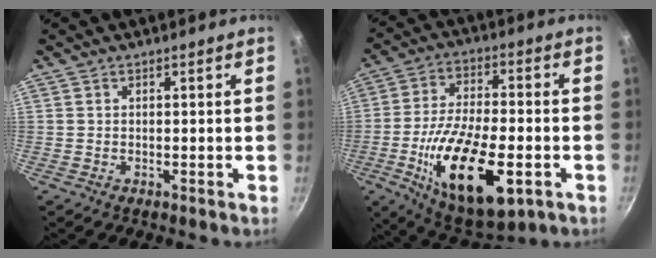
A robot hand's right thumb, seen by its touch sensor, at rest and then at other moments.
{"total": 21.8, "force": [-6.7, 9.5, 18.5], "torque": [-0.311, 0.014, -0.106]}